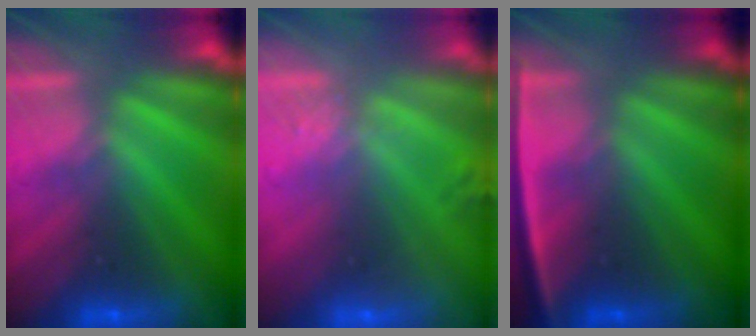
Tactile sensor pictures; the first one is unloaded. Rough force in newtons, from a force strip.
{"total": 2.6}
{"total": 2.5}